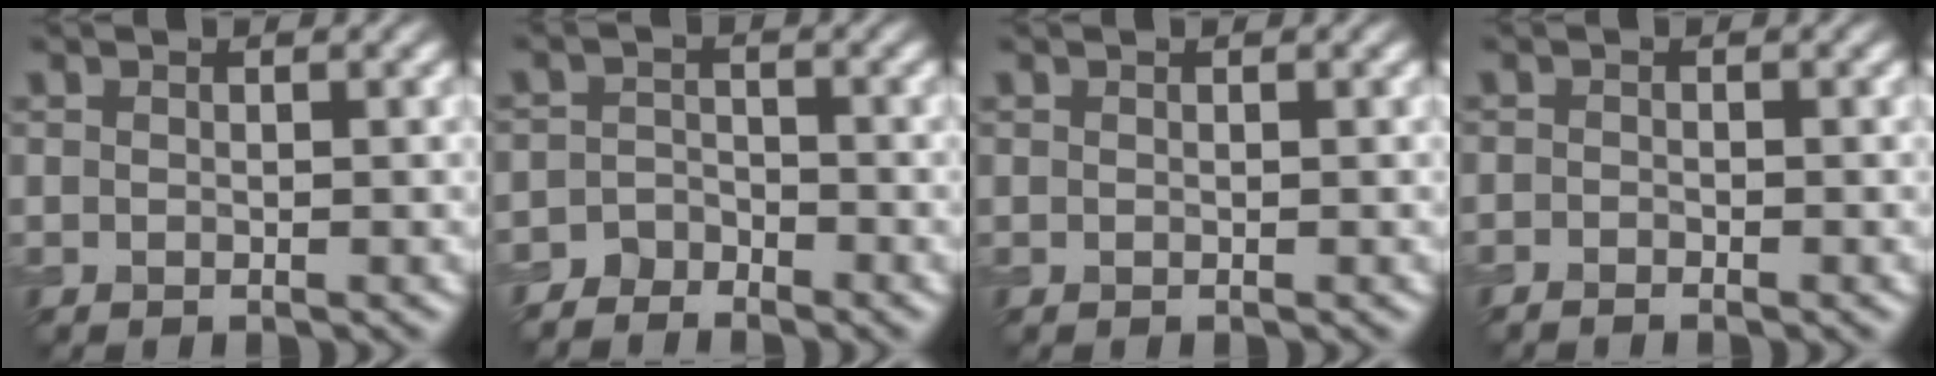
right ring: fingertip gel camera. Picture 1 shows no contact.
{"total": 2.5, "force": [-2.3, 1.0, 0.3], "torque": [-0.003, 0.003, -0.053]}
{"total": 0.0}
{"total": 1.0, "force": [-0.9, 0.1, 0.5], "torque": [-0.011, -0.002, -0.019]}